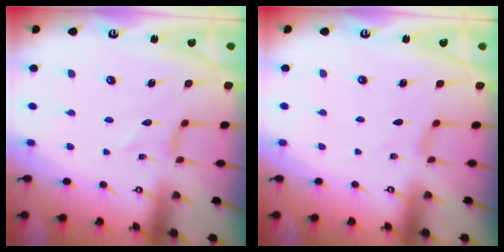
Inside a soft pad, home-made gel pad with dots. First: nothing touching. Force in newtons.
{"total": 0.8, "press": 0.8, "slide": 0.3}